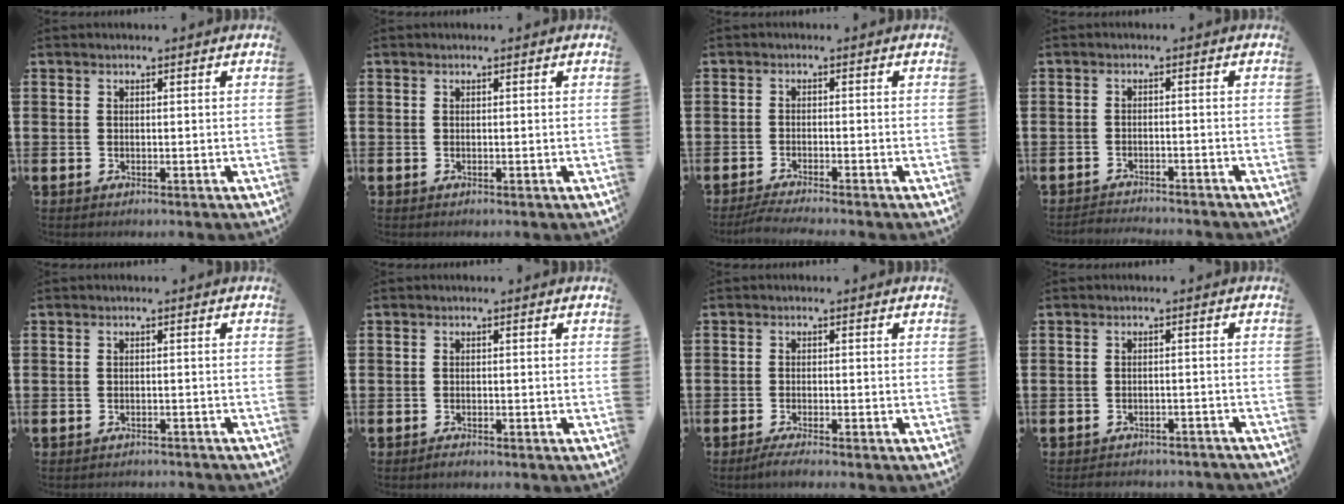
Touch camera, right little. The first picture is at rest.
{"total": 0.0}
{"total": 2.0, "force": [-1.6, 0.0, 1.1], "torque": [-0.018, 0.003, -0.031]}
{"total": 1.9, "force": [-1.9, -0.1, -0.1], "torque": [-0.004, 0.003, -0.040]}
{"total": 0.9, "force": [-0.9, 0.0, 0.0], "torque": [-0.002, 0.000, -0.018]}
{"total": 0.6, "force": [-0.5, 0.1, 0.3], "torque": [-0.007, -0.003, -0.010]}
{"total": 1.4, "force": [-1.0, 0.0, 1.0], "torque": [-0.016, -0.001, -0.020]}
{"total": 1.6, "force": [-1.6, 0.1, 0.0], "torque": [-0.006, 0.003, -0.035]}